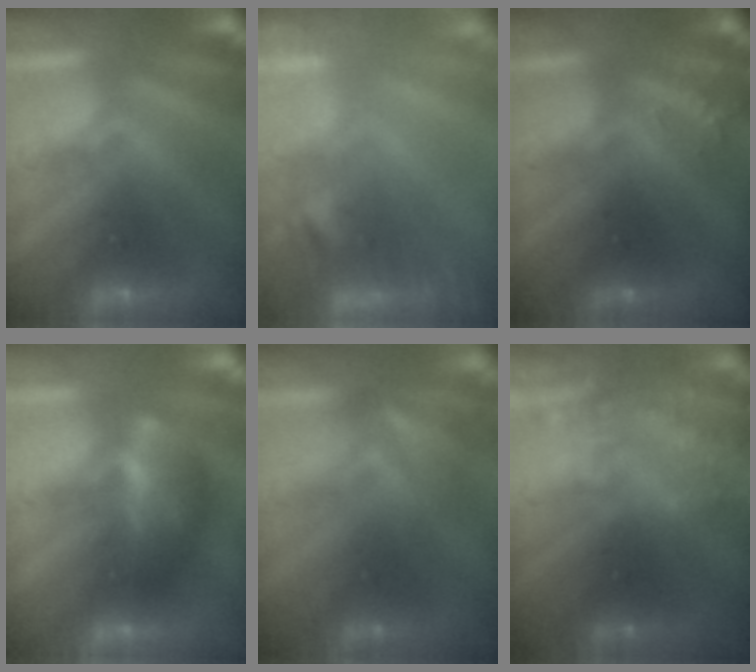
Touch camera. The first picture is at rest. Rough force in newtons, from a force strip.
{"total": 5.7}
{"total": 2.9}
{"total": 7.7}
{"total": 3.0}
{"total": 2.3}